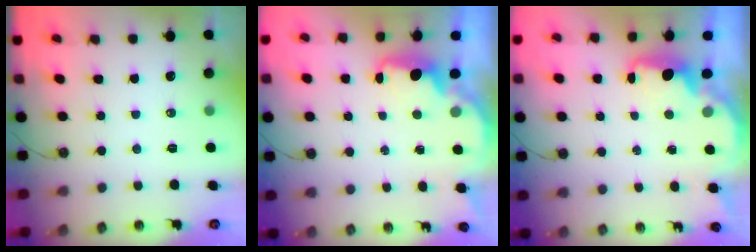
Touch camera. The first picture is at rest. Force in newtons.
{"total": 2.5, "press": 2.3, "slide": 0.8}
{"total": 2.5, "press": 2.3, "slide": 0.8}